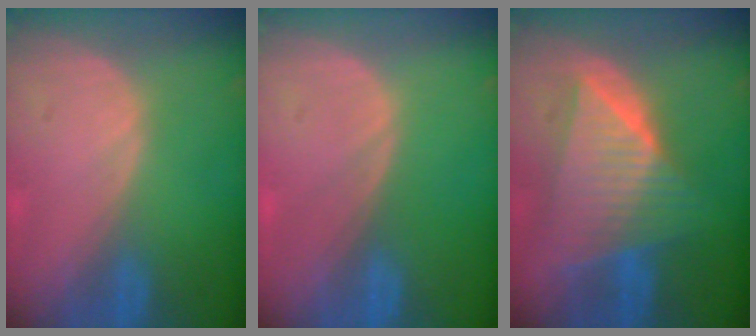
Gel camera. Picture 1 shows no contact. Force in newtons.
{"total": 0.0}
{"total": 9.9, "press": 9.9, "slide": 0.6}